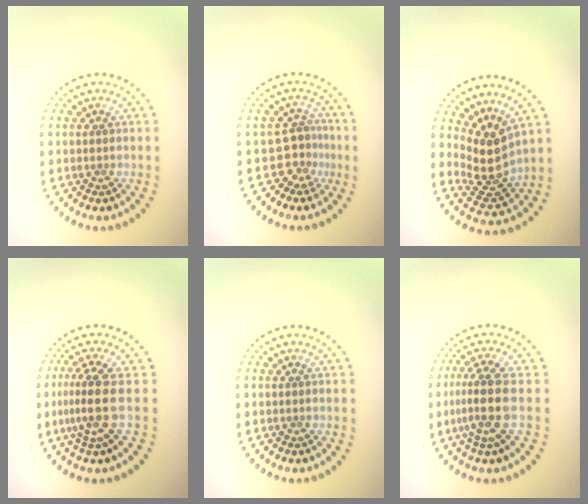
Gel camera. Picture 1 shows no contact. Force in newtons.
{"total": 2.7, "press": 2.0, "slide": 1.9}
{"total": 4.1, "press": 3.0, "slide": 2.7}
{"total": 3.5, "press": 2.5, "slide": 2.4}
{"total": 0.0}
{"total": 4.0, "press": 3.2, "slide": 2.4}